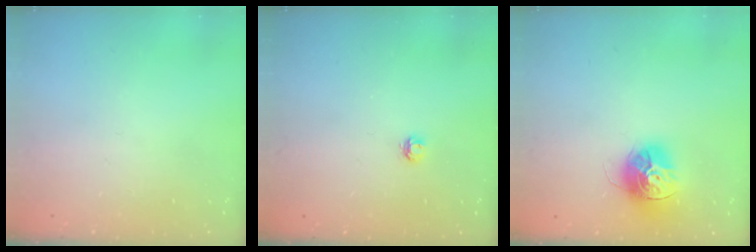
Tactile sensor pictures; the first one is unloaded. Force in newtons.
{"total": 3.6, "press": 3.6, "slide": 0.3}
{"total": 13.7, "press": 13.7, "slide": 1.0}